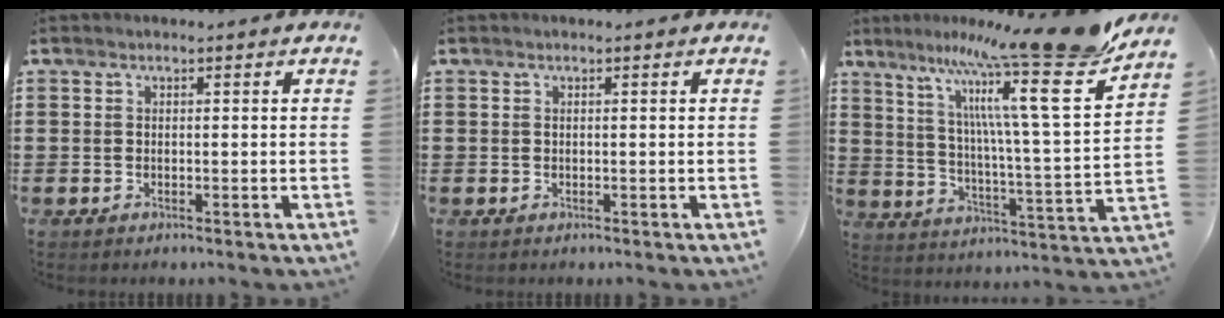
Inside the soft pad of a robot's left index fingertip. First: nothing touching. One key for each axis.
{"total": 0.0}
{"total": 17.9, "fx": 14.1, "fy": 0.1, "fz": 11.0, "tx": -0.203, "ty": -0.104, "tz": 0.217}